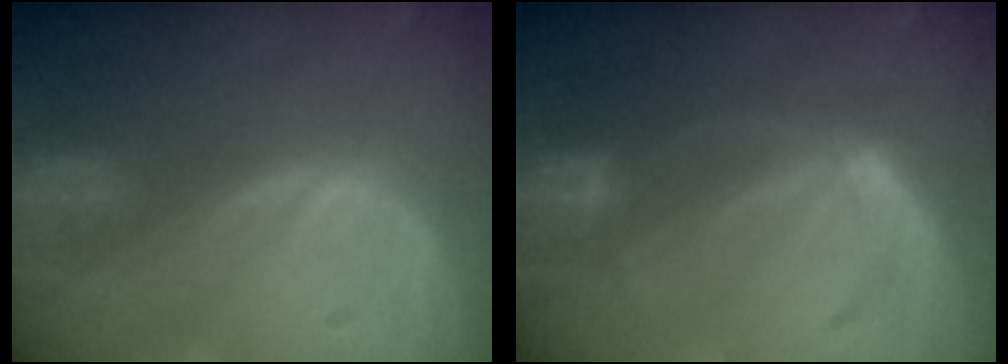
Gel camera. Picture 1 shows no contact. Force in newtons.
{"total": 5.1, "press": 5.0, "slide": 0.7}